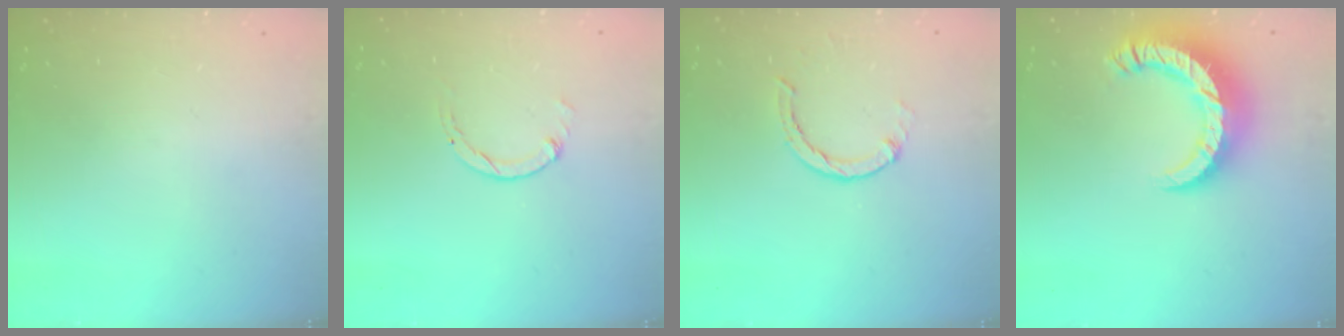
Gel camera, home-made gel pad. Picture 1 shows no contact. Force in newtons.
{"total": 0.0}
{"total": 2.0, "press": 2.0, "slide": 0.2}
{"total": 12.7, "press": 12.7, "slide": 1.2}